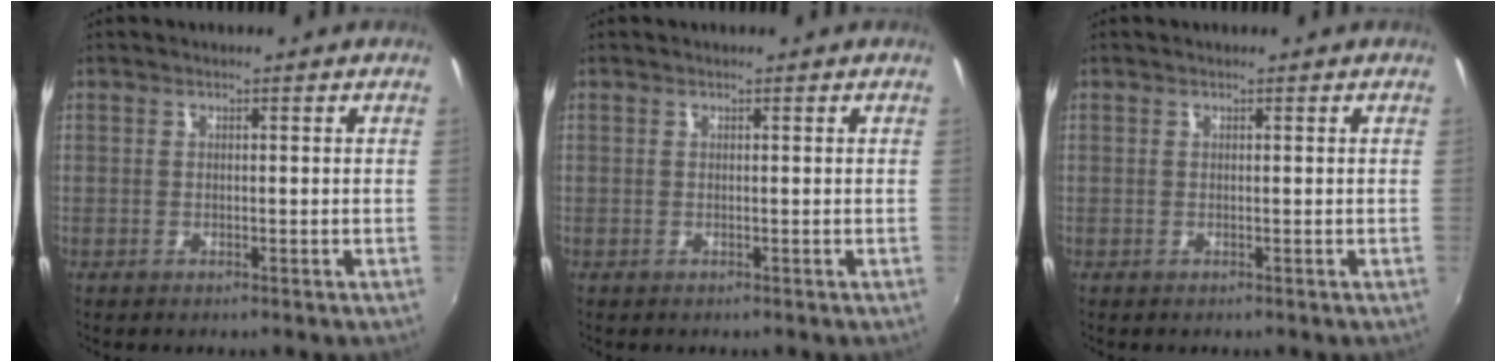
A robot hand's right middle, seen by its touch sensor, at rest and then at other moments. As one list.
[{"total": 0.0}, {"total": 0.0}]